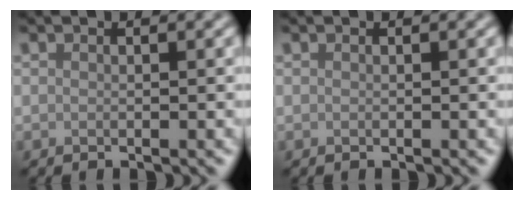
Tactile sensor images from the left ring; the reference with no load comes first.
{"total": 0.0}